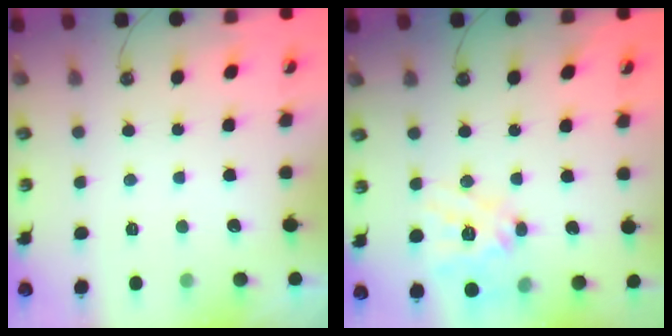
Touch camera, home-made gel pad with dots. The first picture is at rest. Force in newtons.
{"total": 16.1, "press": 16.0, "slide": 2.4}